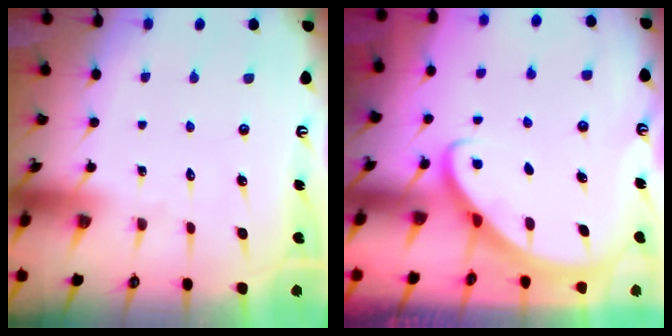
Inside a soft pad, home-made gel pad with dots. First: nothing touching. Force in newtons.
{"total": 2.7, "press": 2.7, "slide": 0.2}